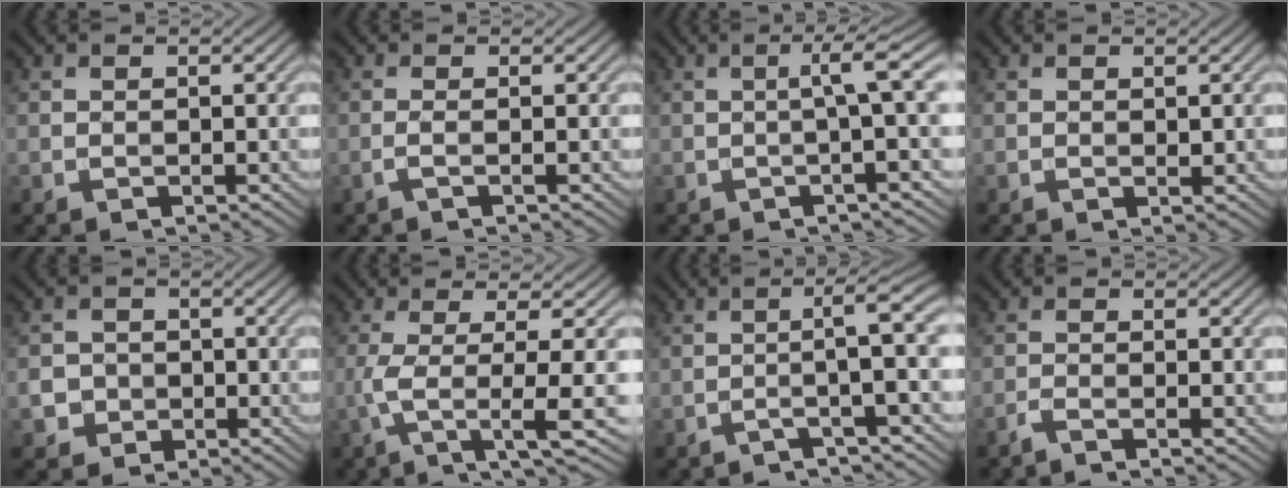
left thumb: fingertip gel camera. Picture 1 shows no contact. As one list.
[{"total": 1.4, "force": [-0.3, 0.1, 1.4], "torque": [-0.026, 0.005, -0.015]}, {"total": 5.1, "force": [0.1, 0.2, 5.1], "torque": [-0.087, 0.014, -0.008]}, {"total": 0.6, "force": [0.2, 0.2, 0.5], "torque": [-0.006, -0.002, 0.002]}, {"total": 3.4, "force": [-1.0, 3.2, 0.7], "torque": [-0.009, 0.000, -0.031]}, {"total": 7.0, "force": [-1.0, 1.1, 6.8], "torque": [-0.120, -0.004, -0.023]}, {"total": 4.8, "force": [-1.0, 0.0, 4.7], "torque": [-0.071, 0.017, -0.039]}, {"total": 1.5, "force": [-1.2, 0.1, 1.0], "torque": [-0.016, 0.000, -0.035]}]